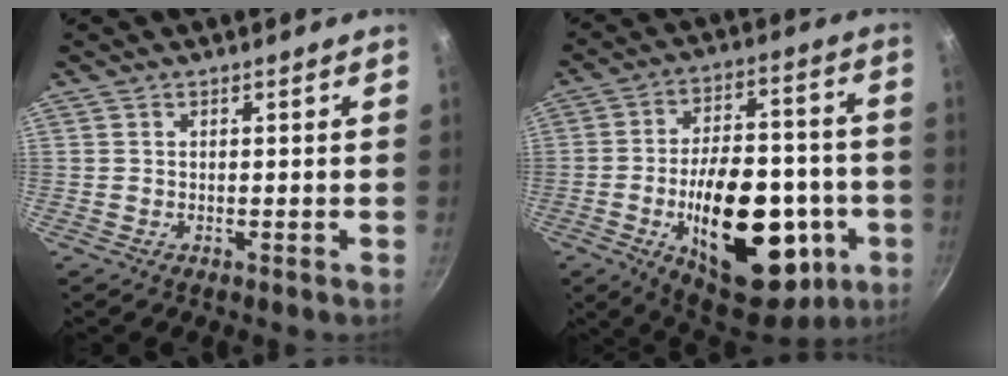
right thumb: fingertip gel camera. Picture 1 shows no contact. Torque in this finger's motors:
{"motor_torque": [-0.17, 1.25, 1.95, -0.82, 0.21]}